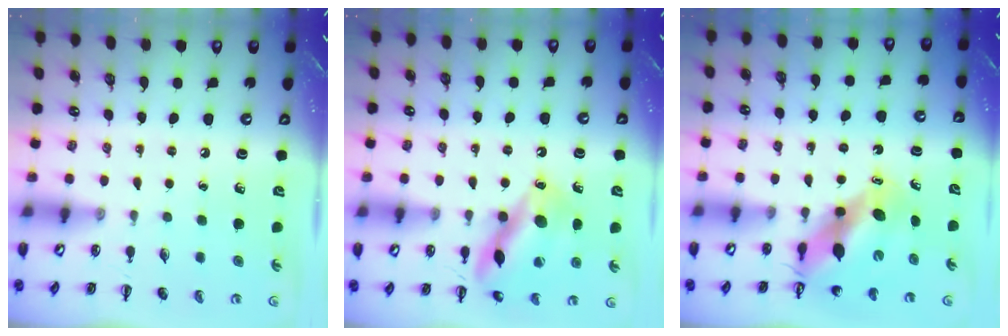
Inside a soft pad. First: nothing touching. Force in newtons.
{"total": 14.8, "press": 14.8, "slide": 1.0}
{"total": 9.7, "press": 9.3, "slide": 2.9}